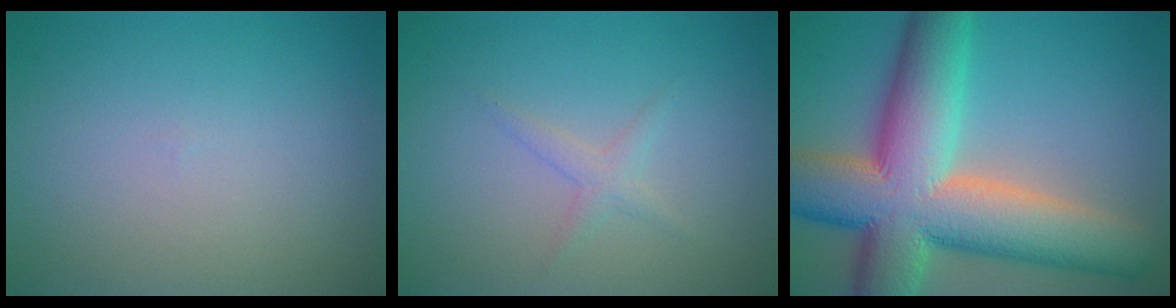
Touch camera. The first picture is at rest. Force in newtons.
{"total": 1.3, "press": 1.3, "slide": 0.1}
{"total": 14.9, "press": 14.8, "slide": 0.9}